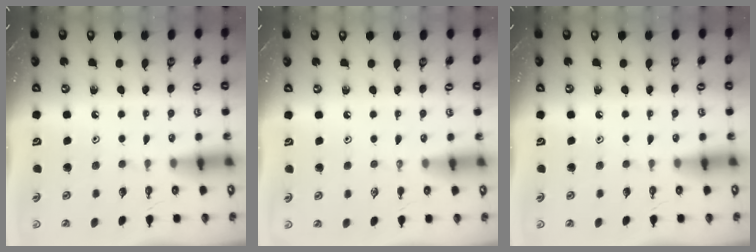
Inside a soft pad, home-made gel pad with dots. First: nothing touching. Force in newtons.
{"total": 0.0}
{"total": 0.0}